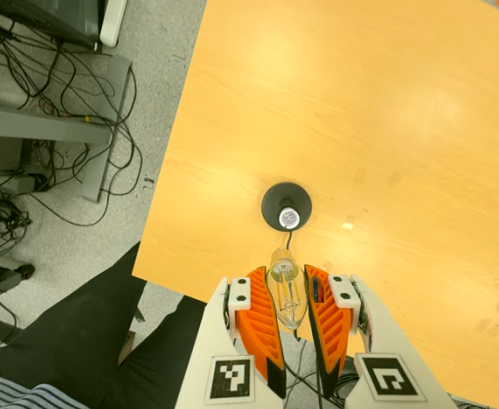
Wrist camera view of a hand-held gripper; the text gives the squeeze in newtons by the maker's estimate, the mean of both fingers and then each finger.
{"total": 20.1, "left": 25.1, "right": 15.2}